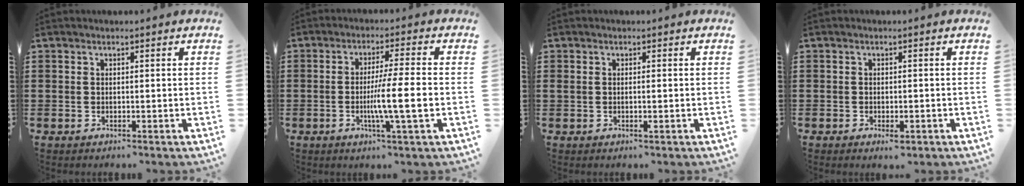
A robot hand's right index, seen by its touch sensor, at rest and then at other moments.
{"total": 8.0, "force": [-1.5, -0.1, 7.9], "torque": [-0.139, -0.015, -0.029]}
{"total": 0.8, "force": [-0.1, 0.0, 0.8], "torque": [-0.014, -0.005, -0.002]}
{"total": 1.3, "force": [-0.8, 0.7, 0.9], "torque": [-0.018, 0.000, -0.015]}